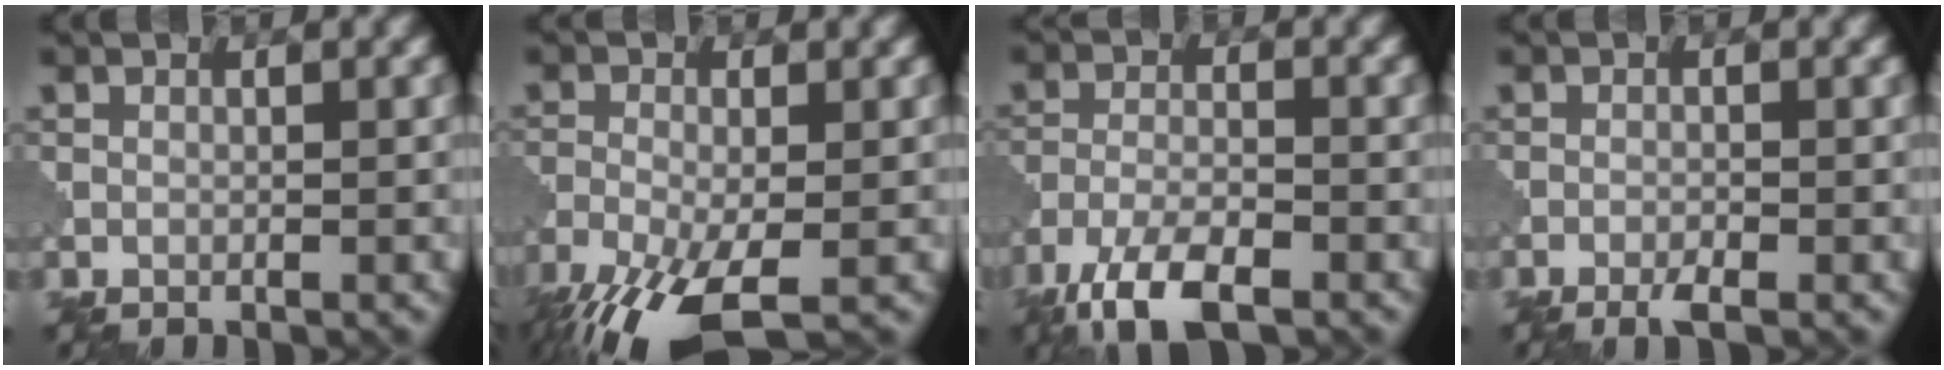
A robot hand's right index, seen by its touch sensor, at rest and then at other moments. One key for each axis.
{"total": 9.4, "fx": -5.7, "fy": 3.2, "fz": 6.8, "tx": -0.151, "ty": -0.031, "tz": -0.109}
{"total": 6.5, "fx": -4.6, "fy": 1.9, "fz": 4.2, "tx": -0.084, "ty": -0.005, "tz": -0.093}
{"total": 1.6, "fx": -1.1, "fy": 0.2, "fz": 1.2, "tx": -0.022, "ty": 0.000, "tz": -0.023}